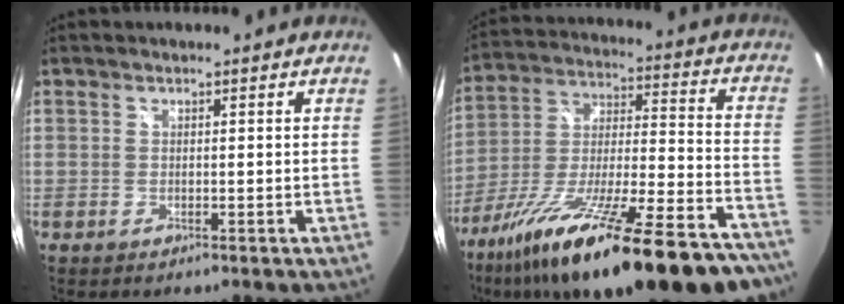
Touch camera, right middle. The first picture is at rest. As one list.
[{"total": 33.9, "force": [-23.9, 7.2, 22.9], "torque": [-0.371, -0.064, -0.361]}]